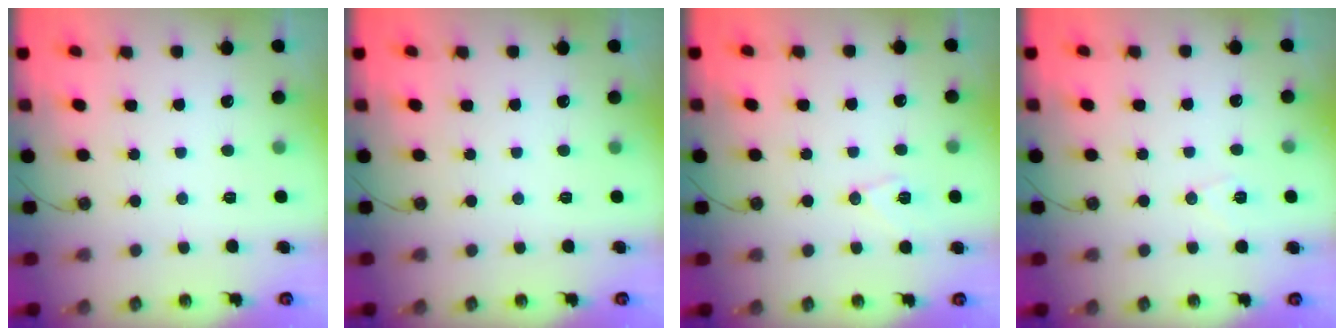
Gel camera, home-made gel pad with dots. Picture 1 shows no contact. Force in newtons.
{"total": 0.0}
{"total": 7.7, "press": 7.7, "slide": 1.1}
{"total": 6.1, "press": 4.9, "slide": 3.6}